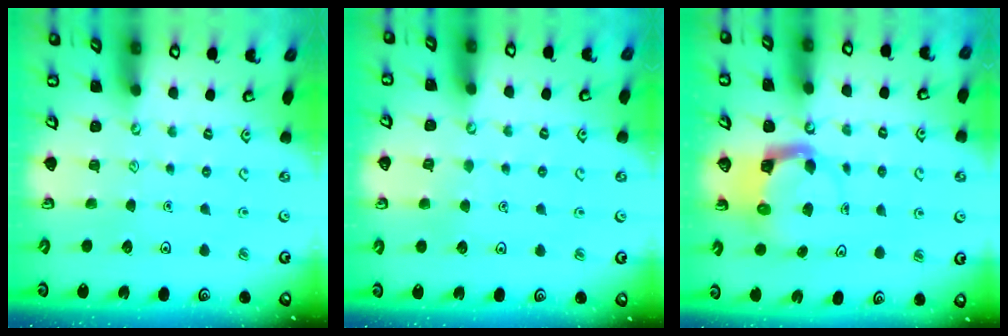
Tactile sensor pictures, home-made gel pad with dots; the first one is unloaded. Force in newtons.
{"total": 2.6, "press": 2.6, "slide": 0.3}
{"total": 3.6, "press": 3.6, "slide": 0.5}